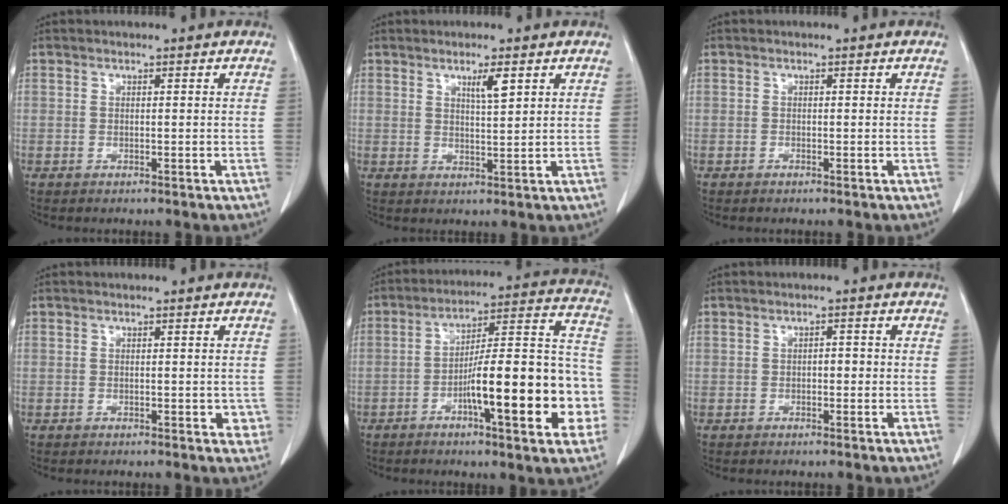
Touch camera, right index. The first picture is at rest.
{"total": 3.2, "force": [1.7, 0.3, 2.7], "torque": [-0.048, -0.004, 0.031]}
{"total": 0.0}
{"total": 2.0, "force": [-0.2, 1.3, 1.6], "torque": [-0.002, 0.003, -0.002]}
{"total": 20.1, "force": [-5.8, 3.6, 18.9], "torque": [-0.223, 0.032, -0.077]}
{"total": 1.4, "force": [-0.2, 0.7, 1.2], "torque": [-0.013, 0.005, -0.004]}